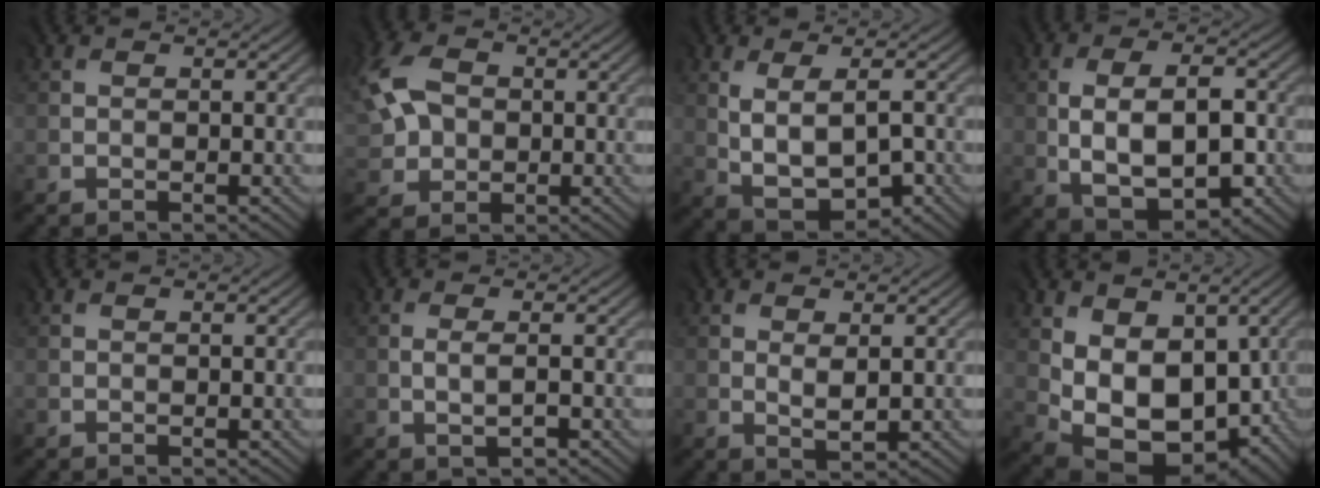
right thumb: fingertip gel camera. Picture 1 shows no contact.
{"total": 8.1, "force": [1.2, 6.2, 5.1], "torque": [-0.151, 0.012, 0.014]}
{"total": 6.1, "force": [-0.1, 3.3, 5.1], "torque": [-0.103, -0.010, 0.008]}
{"total": 9.2, "force": [-0.9, 5.1, 7.6], "torque": [-0.148, -0.007, -0.011]}
{"total": 0.0}
{"total": 1.3, "force": [-0.4, 0.2, 1.2], "torque": [-0.027, -0.003, -0.005]}
{"total": 2.1, "force": [0.6, 1.0, 1.8], "torque": [-0.039, -0.006, 0.020]}
{"total": 10.7, "force": [0.1, 7.3, 7.8], "torque": [-0.163, -0.029, 0.011]}